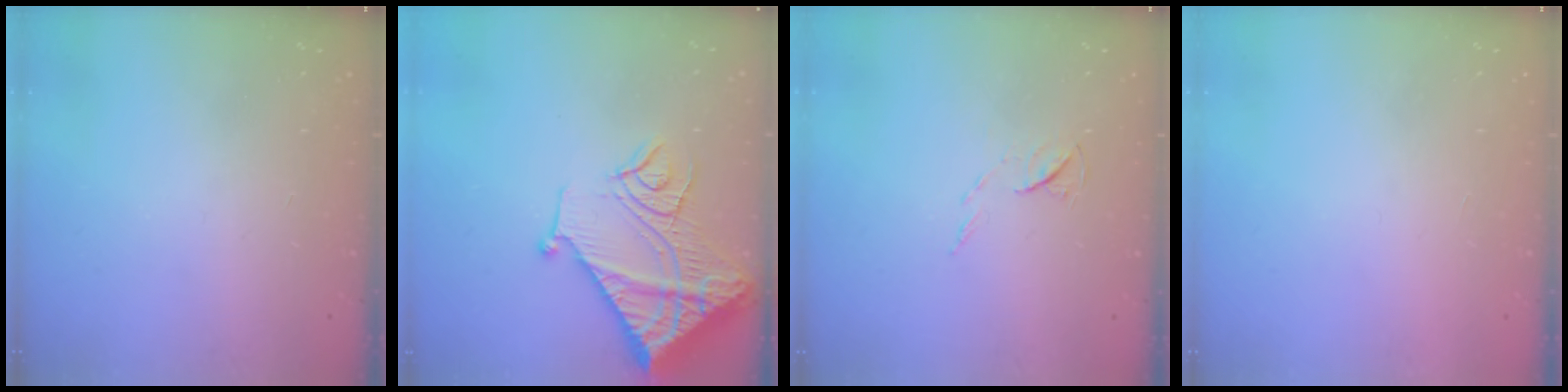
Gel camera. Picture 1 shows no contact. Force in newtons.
{"total": 19.7, "press": 19.6, "slide": 2.1}
{"total": 5.0, "press": 5.0, "slide": 0.7}
{"total": 1.6, "press": 1.6, "slide": 0.1}